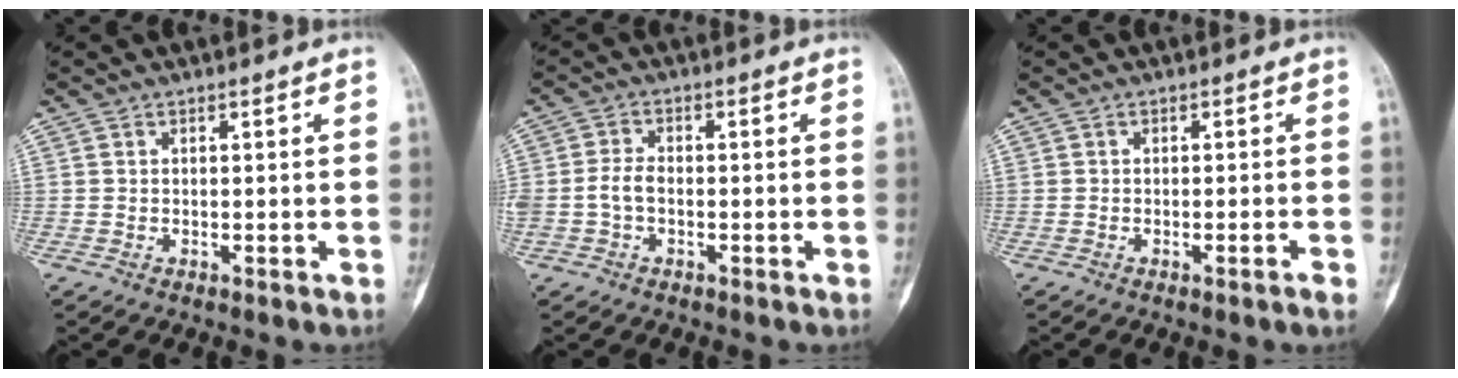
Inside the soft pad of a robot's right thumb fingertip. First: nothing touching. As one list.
[{"total": 3.8, "force": [-0.9, 2.5, 2.7], "torque": [-0.056, 0.015, -0.018]}, {"total": 1.5, "force": [-0.9, -0.1, 1.2], "torque": [-0.023, 0.001, -0.013]}]